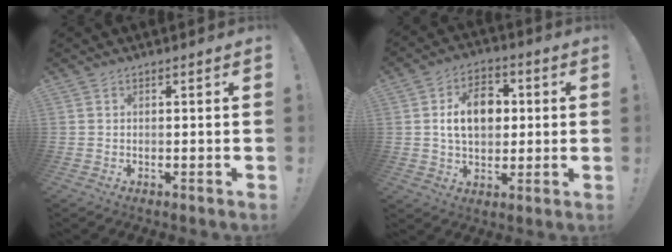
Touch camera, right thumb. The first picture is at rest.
{"total": 12.5, "force": [1.6, 9.0, 8.6], "torque": [-0.118, 0.011, 0.032]}